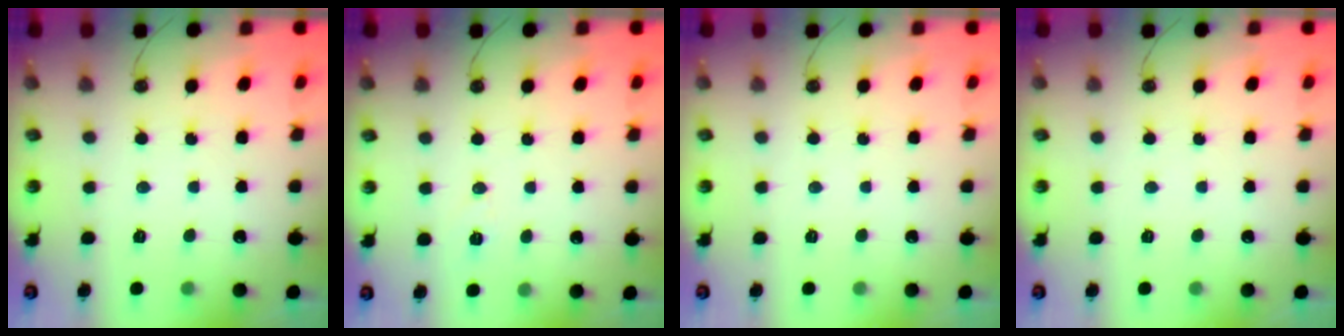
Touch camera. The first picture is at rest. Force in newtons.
{"total": 6.3, "press": 4.5, "slide": 4.4}
{"total": 0.0}
{"total": 0.0}